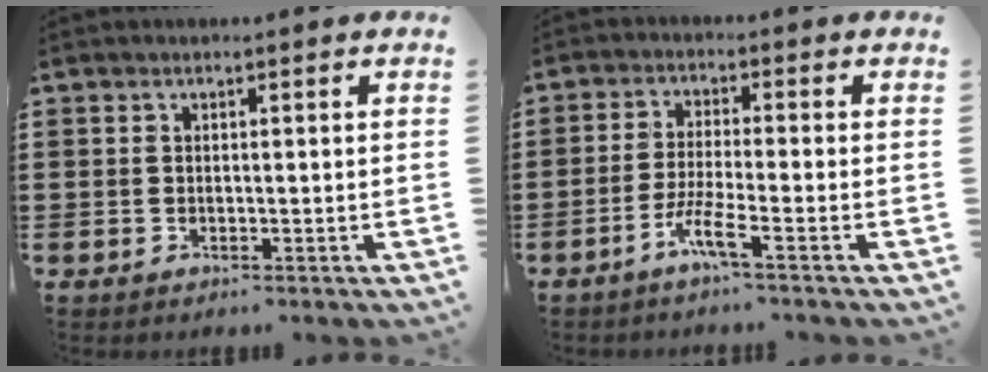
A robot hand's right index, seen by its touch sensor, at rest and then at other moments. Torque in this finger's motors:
{"motor_torque": [0.03, -0.02, 0.11, 0.08]}